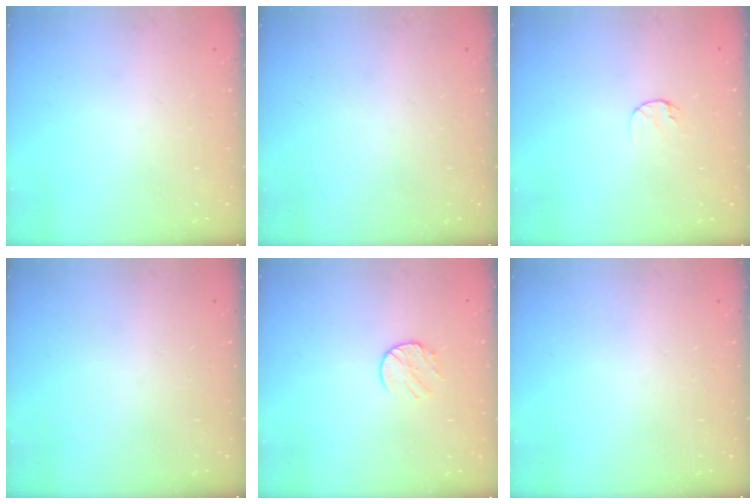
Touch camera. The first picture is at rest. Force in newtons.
{"total": 0.0}
{"total": 5.2, "press": 5.1, "slide": 0.5}
{"total": 0.0}
{"total": 8.0, "press": 8.0, "slide": 0.8}
{"total": 0.0}